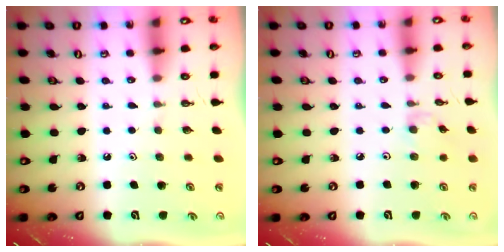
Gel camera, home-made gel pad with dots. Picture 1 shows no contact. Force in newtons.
{"total": 1.1, "press": 1.0, "slide": 0.4}